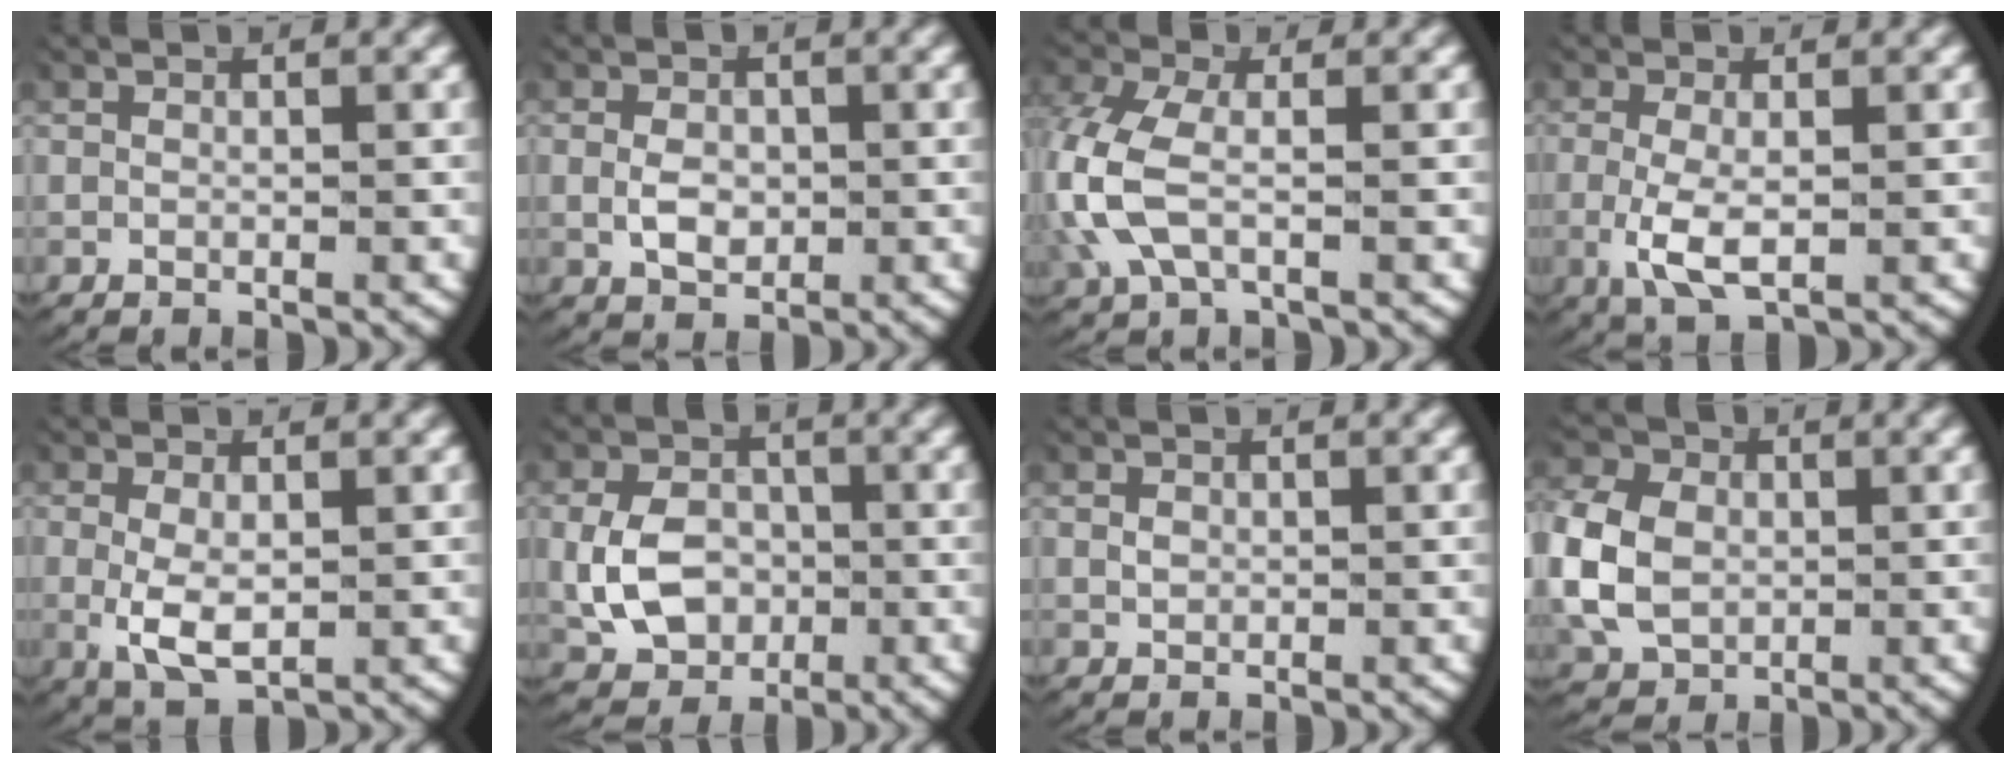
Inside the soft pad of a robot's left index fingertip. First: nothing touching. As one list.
[{"total": 2.7, "force": [-0.3, 2.0, 1.8], "torque": [-0.037, -0.011, 0.003]}, {"total": 4.8, "force": [-0.5, 3.3, 3.4], "torque": [-0.117, -0.022, 0.000]}, {"total": 4.0, "force": [-0.8, 1.8, 3.5], "torque": [-0.080, -0.013, -0.007]}, {"total": 4.4, "force": [-0.8, 2.6, 3.4], "torque": [-0.082, -0.018, -0.002]}, {"total": 5.7, "force": [-0.9, 4.7, 3.1], "torque": [-0.067, -0.019, -0.009]}, {"total": 0.6, "force": [0.1, 0.5, 0.3], "torque": [-0.012, -0.006, 0.009]}, {"total": 6.9, "force": [-0.1, 5.9, 3.5], "torque": [-0.093, -0.013, 0.003]}]